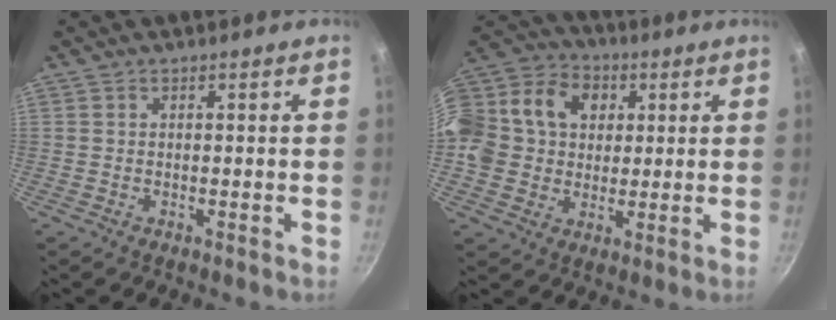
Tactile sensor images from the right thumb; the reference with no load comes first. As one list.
[{"total": 20.1, "force": [3.5, 16.8, 10.5], "torque": [-0.203, 0.037, 0.050]}]